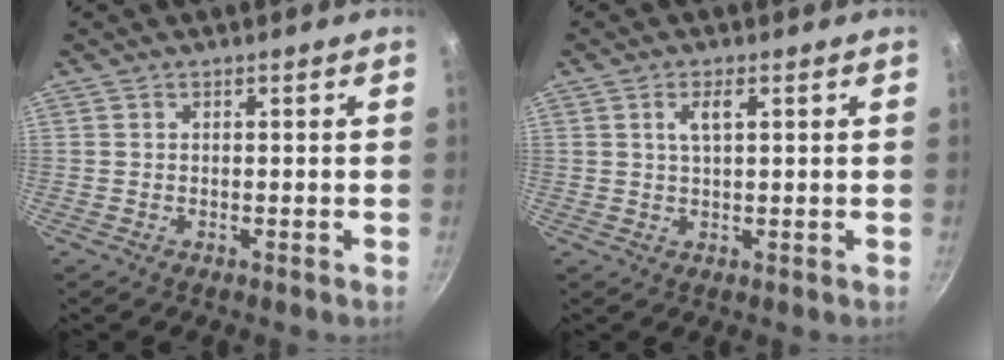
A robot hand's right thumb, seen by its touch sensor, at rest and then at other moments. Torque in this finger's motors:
{"motor_torque": [0.23, 0.12, 0.63, 0.57, 0.00]}